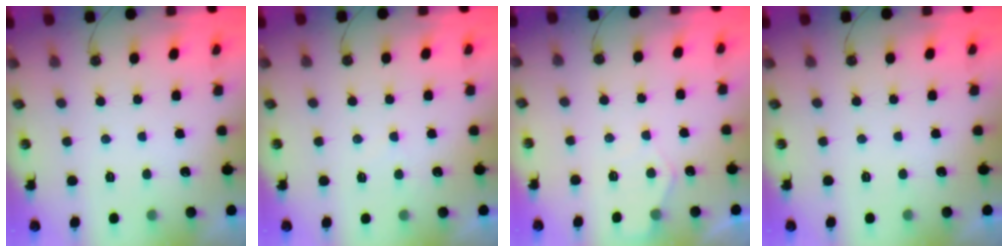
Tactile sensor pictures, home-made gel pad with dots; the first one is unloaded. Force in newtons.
{"total": 4.1, "press": 4.1, "slide": 0.4}
{"total": 4.5, "press": 4.4, "slide": 0.6}
{"total": 0.0}